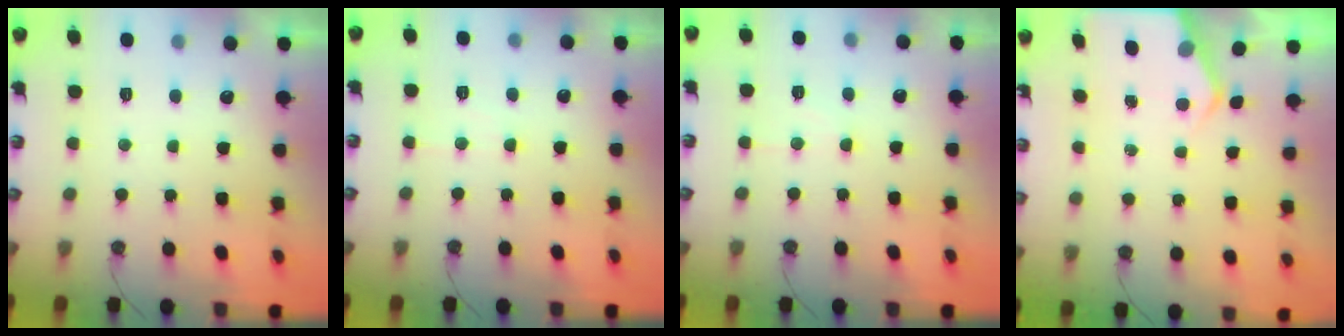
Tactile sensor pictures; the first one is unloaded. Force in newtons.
{"total": 5.5, "press": 5.5, "slide": 0.8}
{"total": 7.7, "press": 7.6, "slide": 0.8}
{"total": 4.3, "press": 4.3, "slide": 0.4}